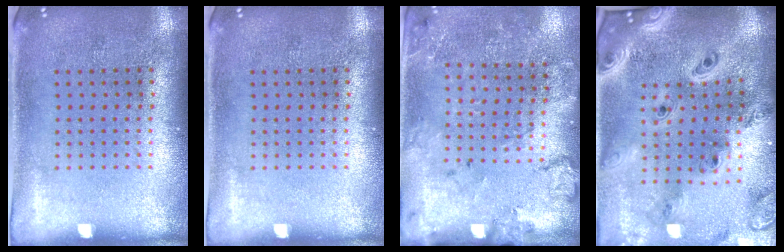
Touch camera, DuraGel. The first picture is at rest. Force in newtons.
{"total": 0.0}
{"total": 1.7, "press": 1.6, "slide": 0.8}
{"total": 3.9, "press": 3.0, "slide": 2.5}